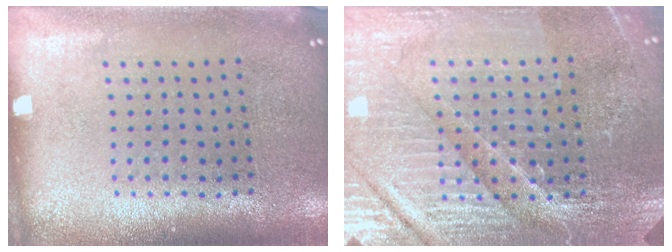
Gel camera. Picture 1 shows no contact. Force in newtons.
{"total": 4.9, "press": 4.6, "slide": 1.7}